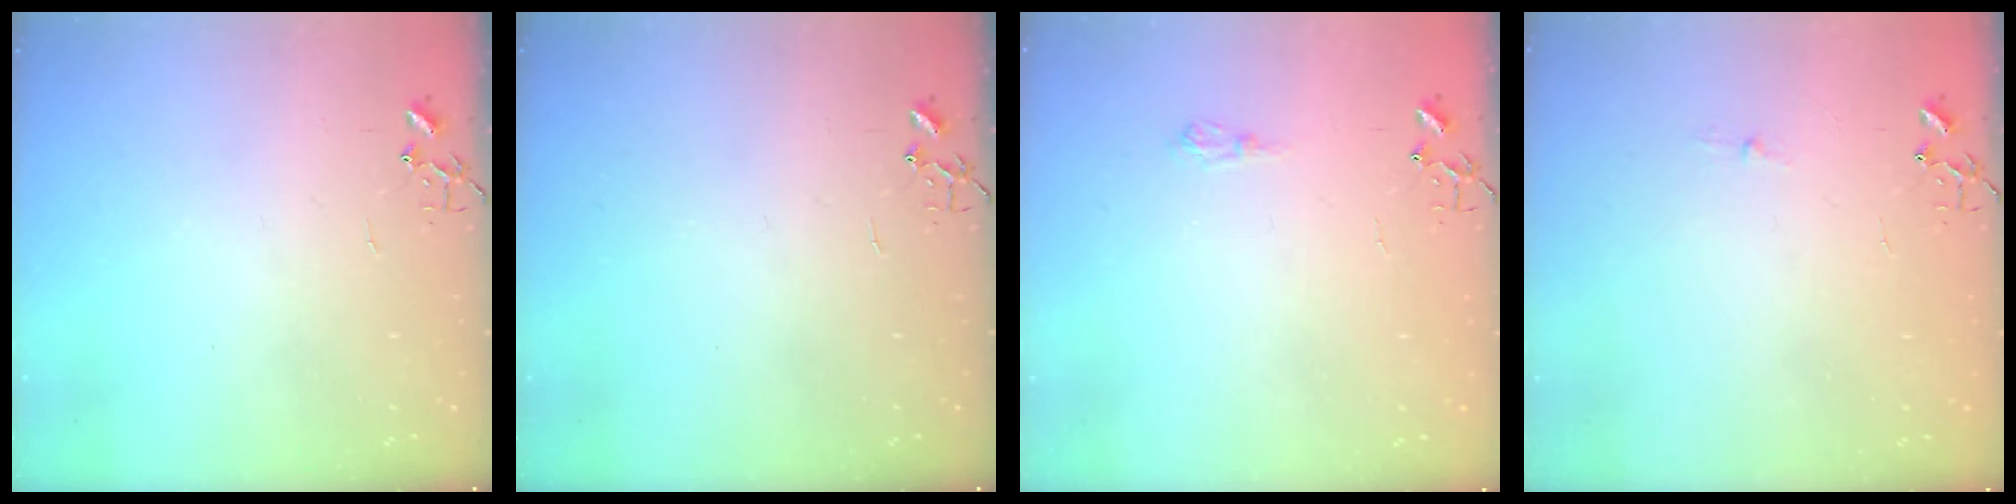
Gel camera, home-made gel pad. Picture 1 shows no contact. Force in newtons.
{"total": 0.0}
{"total": 5.8, "press": 5.8, "slide": 0.7}
{"total": 2.6, "press": 2.5, "slide": 0.4}